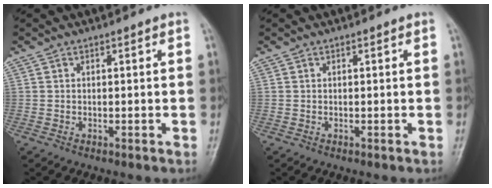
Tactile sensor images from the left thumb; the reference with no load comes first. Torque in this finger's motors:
{"motor_torque": [0.00, 0.00, -0.02, 0.00, 0.00]}